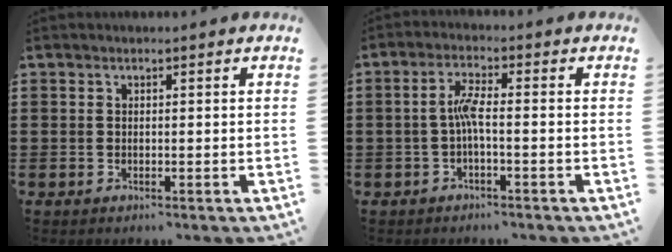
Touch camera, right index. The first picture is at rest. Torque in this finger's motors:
{"motor_torque": [0.79, -0.43, 0.14, 0.13]}